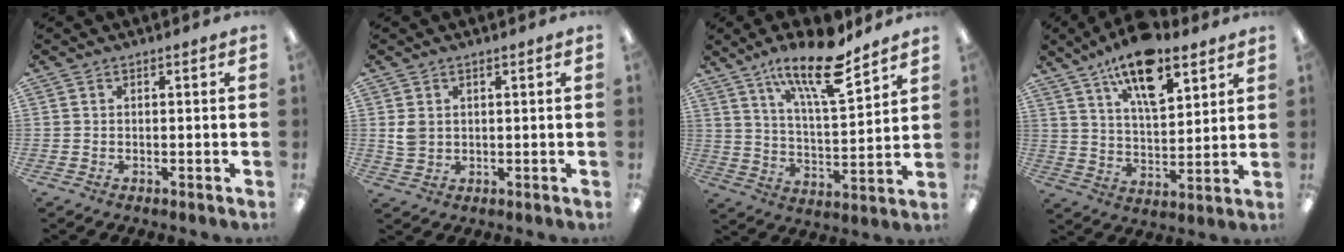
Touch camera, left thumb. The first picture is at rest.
{"total": 3.1, "force": [1.1, 2.3, 1.8], "torque": [-0.037, 0.004, 0.021]}
{"total": 17.2, "force": [12.3, 4.6, 11.1], "torque": [-0.187, -0.066, 0.200]}
{"total": 15.7, "force": [10.5, 6.5, 9.6], "torque": [-0.153, -0.047, 0.178]}